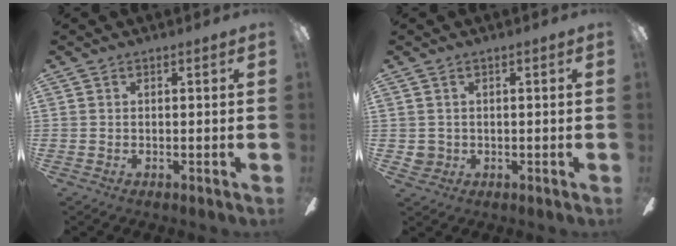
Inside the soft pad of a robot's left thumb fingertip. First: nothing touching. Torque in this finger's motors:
{"motor_torque": [-0.31, 0.48, 0.09, -0.20, -0.02]}